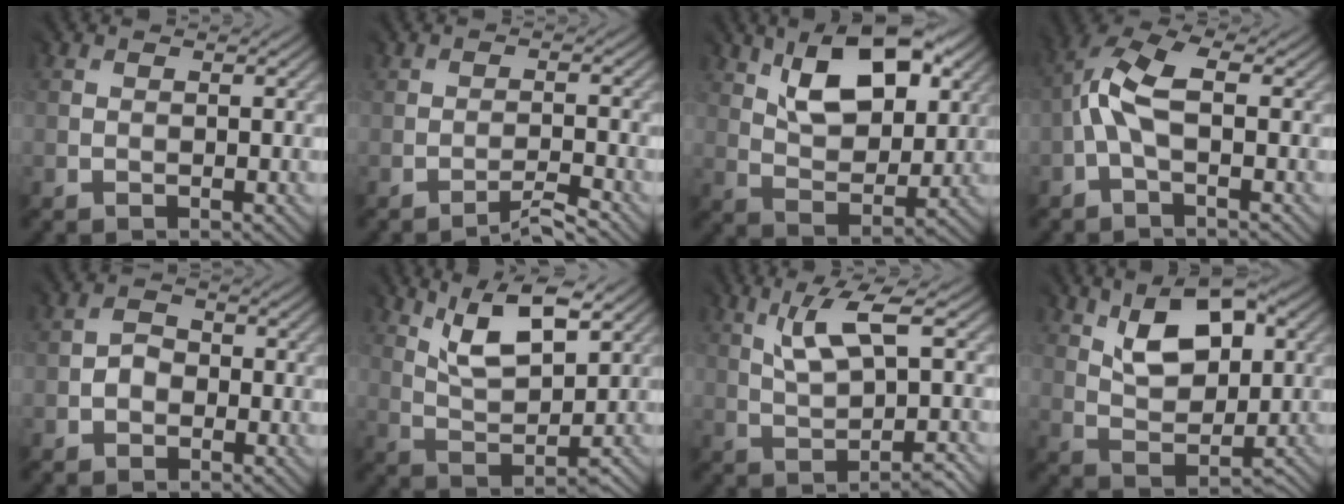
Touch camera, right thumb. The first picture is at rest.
{"total": 2.1, "force": [-2.0, -0.5, -0.3], "torque": [0.013, 0.006, -0.044]}
{"total": 11.3, "force": [6.6, 5.4, 7.4], "torque": [-0.121, 0.002, 0.108]}
{"total": 6.8, "force": [0.3, 3.0, 6.1], "torque": [-0.143, 0.026, -0.005]}
{"total": 1.8, "force": [-0.8, 1.7, 0.0], "torque": [0.002, 0.003, -0.019]}
{"total": 8.2, "force": [5.7, 2.5, 5.3], "torque": [-0.097, 0.007, 0.102]}
{"total": 4.7, "force": [1.7, 0.7, 4.4], "torque": [-0.069, 0.012, 0.033]}
{"total": 7.5, "force": [4.2, 4.0, 4.8], "torque": [-0.078, 0.015, 0.069]}